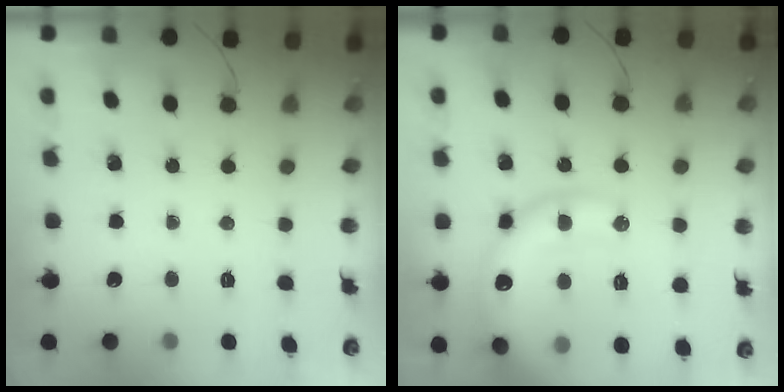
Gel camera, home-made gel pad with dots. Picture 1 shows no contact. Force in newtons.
{"total": 19.6, "press": 19.4, "slide": 2.7}